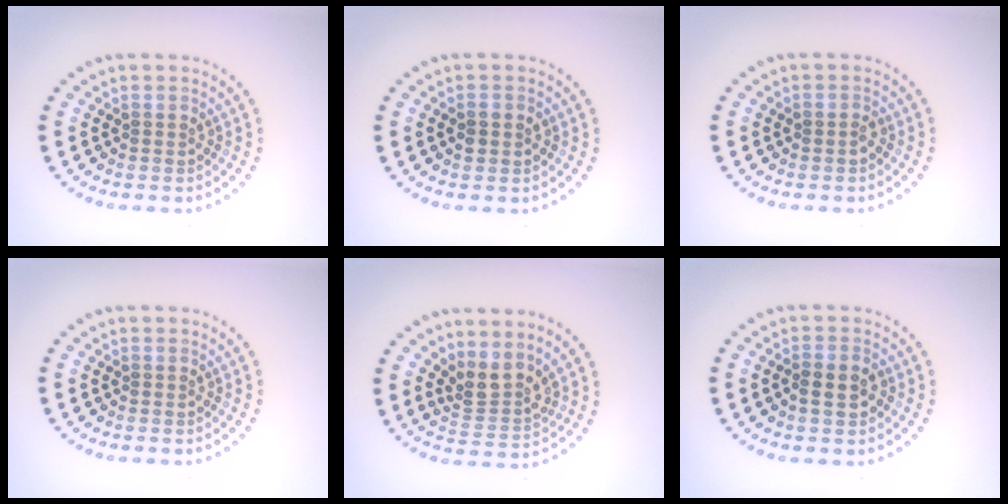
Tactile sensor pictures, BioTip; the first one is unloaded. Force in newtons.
{"total": 1.4, "press": 1.4, "slide": 0.1}
{"total": 0.8, "press": 0.8, "slide": 0.2}
{"total": 0.0}
{"total": 2.9, "press": 2.2, "slide": 2.0}
{"total": 2.4, "press": 2.3, "slide": 0.6}